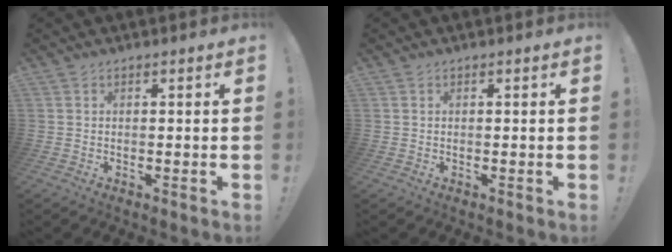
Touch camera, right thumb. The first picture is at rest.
{"total": 0.0}